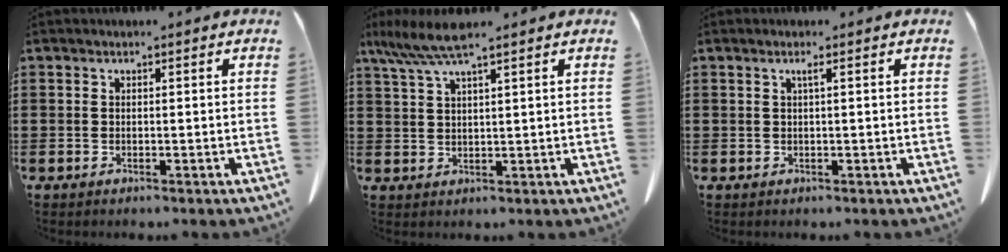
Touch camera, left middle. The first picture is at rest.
{"total": 6.1, "force": [4.2, 0.2, 4.3], "torque": [-0.102, -0.012, 0.074]}
{"total": 0.9, "force": [0.3, -0.1, 0.9], "torque": [-0.016, -0.003, 0.007]}